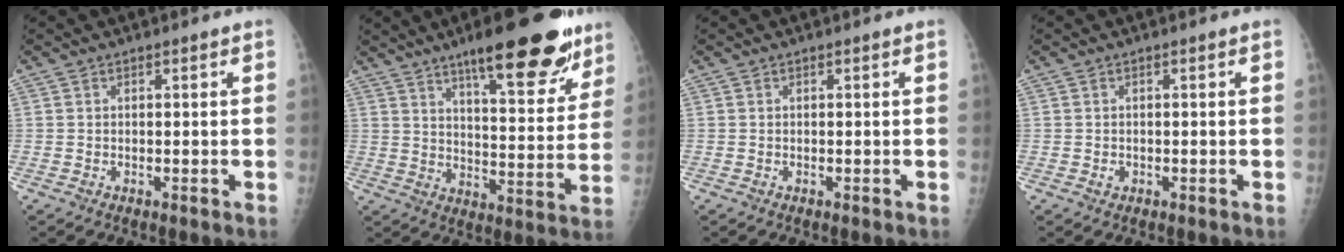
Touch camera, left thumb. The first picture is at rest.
{"total": 20.7, "force": [13.6, 5.8, 14.6], "torque": [-0.165, -0.061, 0.199]}
{"total": 0.0}
{"total": 0.8, "force": [-0.2, 0.7, 0.3], "torque": [-0.002, 0.002, -0.003]}